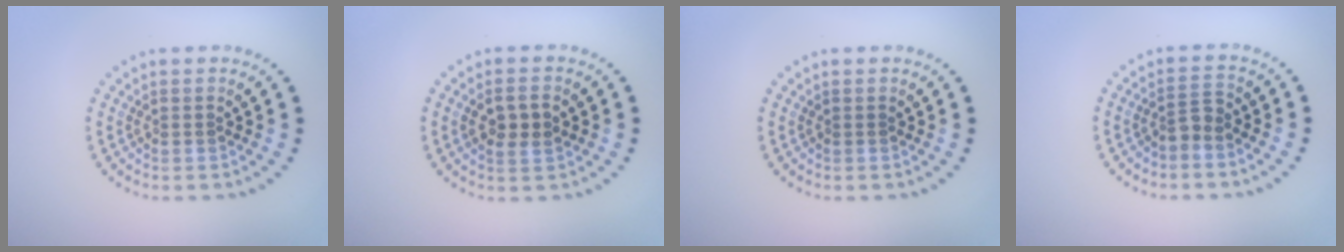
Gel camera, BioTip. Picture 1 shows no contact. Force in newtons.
{"total": 2.6, "press": 2.6, "slide": 0.5}
{"total": 0.0}
{"total": 1.7, "press": 1.3, "slide": 1.1}